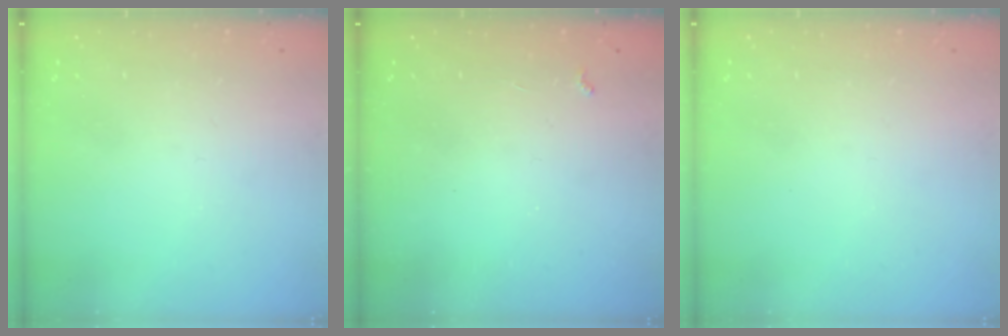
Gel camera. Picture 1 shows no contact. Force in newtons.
{"total": 2.9, "press": 2.9, "slide": 0.5}
{"total": 0.0}